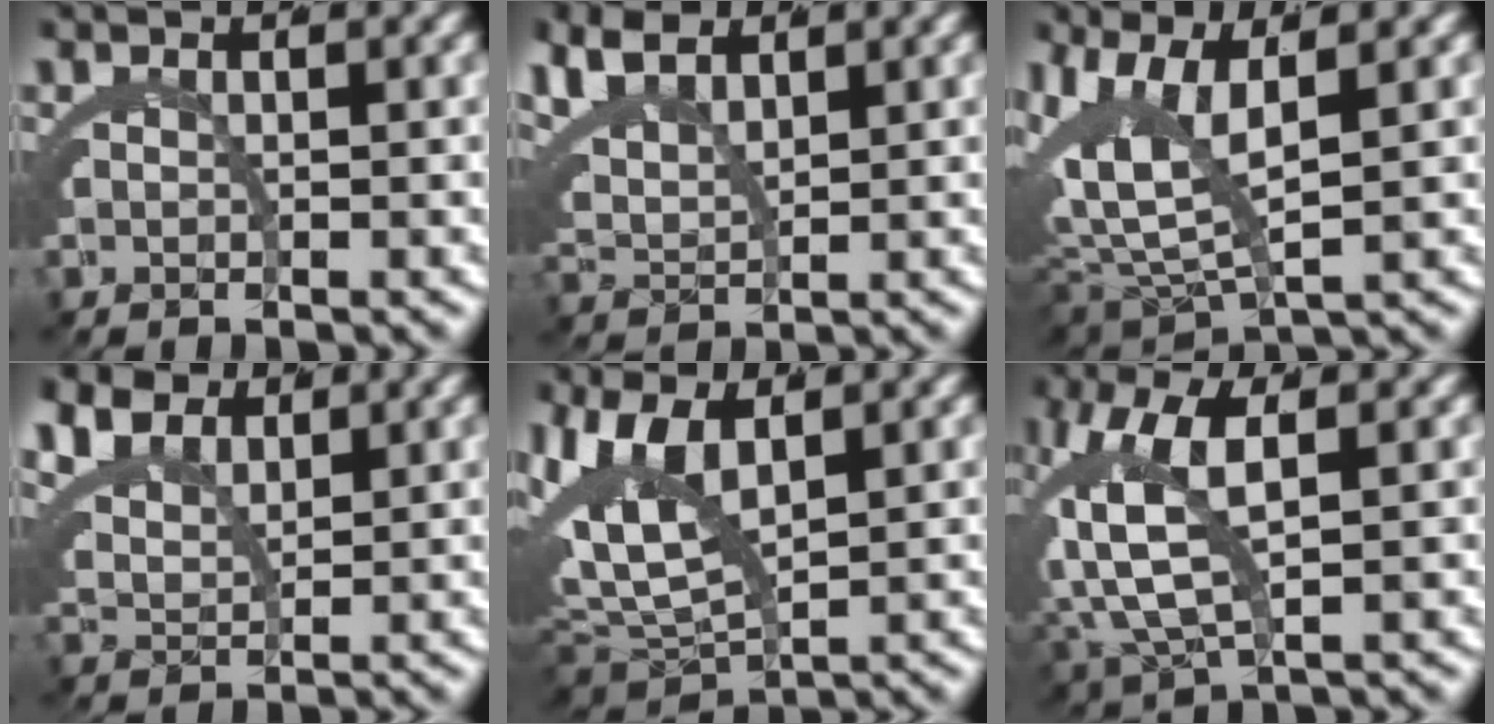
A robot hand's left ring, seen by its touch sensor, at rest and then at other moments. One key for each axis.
{"total": 5.9, "fx": 3.1, "fy": 3.9, "fz": 3.1, "tx": -0.093, "ty": -0.003, "tz": 0.058}
{"total": 9.1, "fx": 1.7, "fy": 5.5, "fz": 7.1, "tx": -0.156, "ty": -0.009, "tz": 0.038}
{"total": 5.3, "fx": 3.0, "fy": 3.4, "fz": 2.6, "tx": -0.075, "ty": -0.010, "tz": 0.059}
{"total": 8.4, "fx": 2.1, "fy": 5.3, "fz": 6.2, "tx": -0.156, "ty": -0.007, "tz": 0.043}
{"total": 8.4, "fx": 1.5, "fy": 4.4, "fz": 7.0, "tx": -0.163, "ty": -0.009, "tz": 0.037}